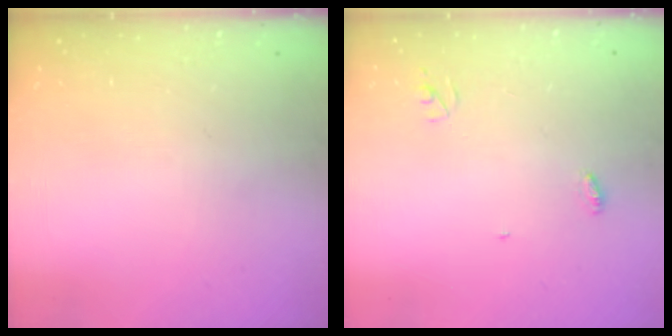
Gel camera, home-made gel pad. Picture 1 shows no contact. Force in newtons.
{"total": 3.3, "press": 3.2, "slide": 0.3}